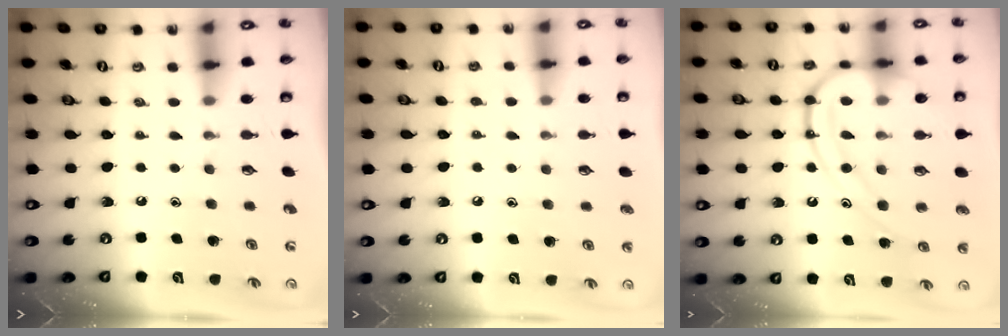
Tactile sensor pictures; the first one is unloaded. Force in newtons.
{"total": 3.2, "press": 3.2, "slide": 0.4}
{"total": 17.4, "press": 17.4, "slide": 1.6}